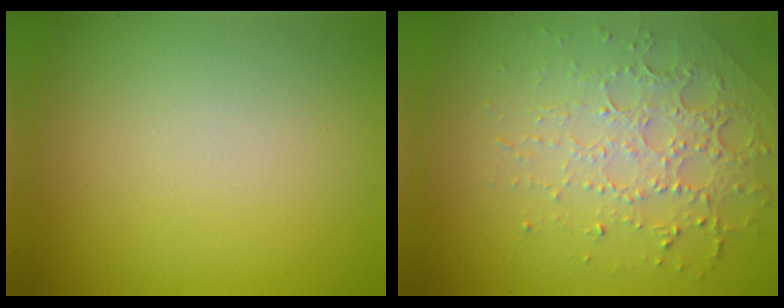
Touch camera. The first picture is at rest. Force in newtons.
{"total": 4.5, "press": 3.1, "slide": 3.2}